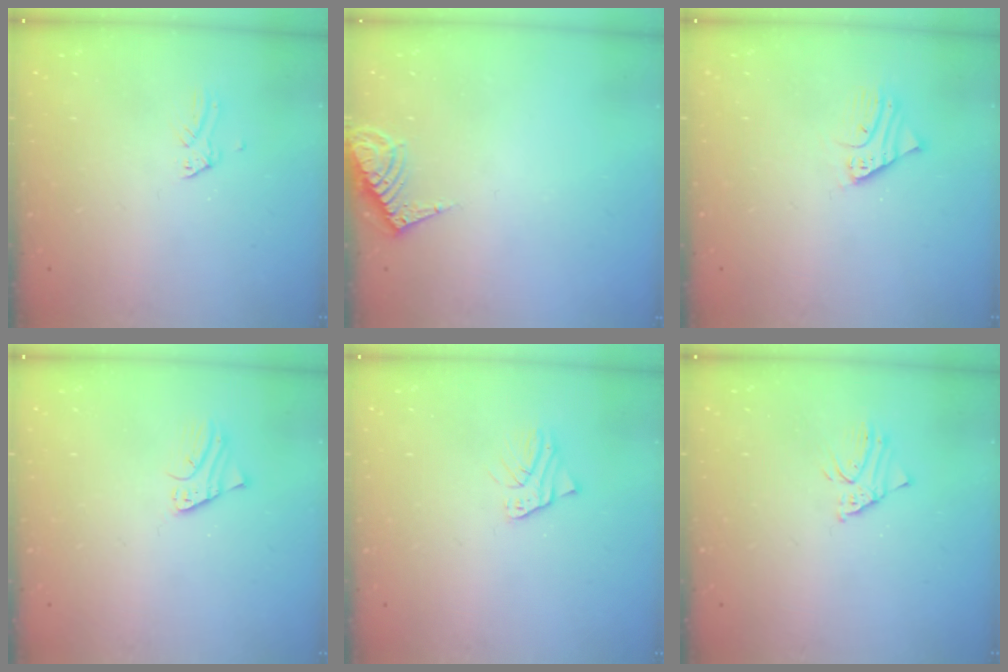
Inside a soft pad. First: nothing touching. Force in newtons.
{"total": 7.4, "press": 7.4, "slide": 0.4}
{"total": 2.2, "press": 2.2, "slide": 0.2}
{"total": 1.9, "press": 1.9, "slide": 0.1}
{"total": 2.6, "press": 2.6, "slide": 0.1}
{"total": 2.2, "press": 2.2, "slide": 0.2}